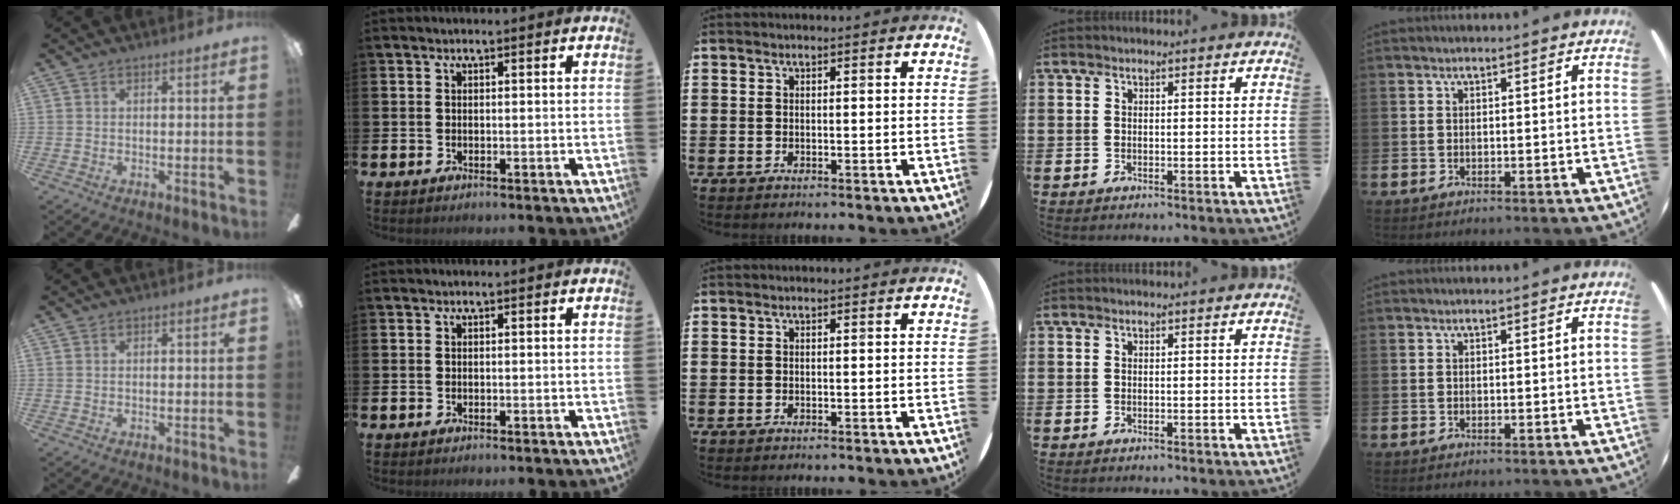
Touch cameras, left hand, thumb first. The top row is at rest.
{}